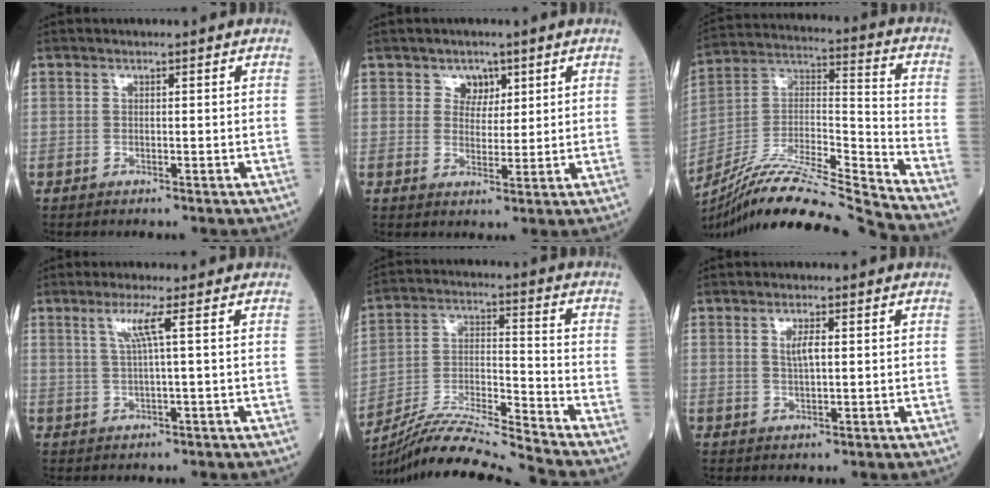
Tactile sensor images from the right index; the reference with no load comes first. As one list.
[{"total": 3.2, "force": [1.7, 2.5, 0.8], "torque": [-0.004, 0.002, 0.026]}, {"total": 19.8, "force": [-18.1, -1.9, 7.9], "torque": [-0.168, 0.011, -0.323]}, {"total": 3.4, "force": [1.1, -0.9, 3.0], "torque": [-0.065, 0.003, 0.023]}, {"total": 13.0, "force": [-12.3, -2.9, 3.0], "torque": [-0.061, 0.008, -0.228]}, {"total": 2.5, "force": [0.6, 0.6, 2.4], "torque": [-0.046, 0.000, 0.012]}]